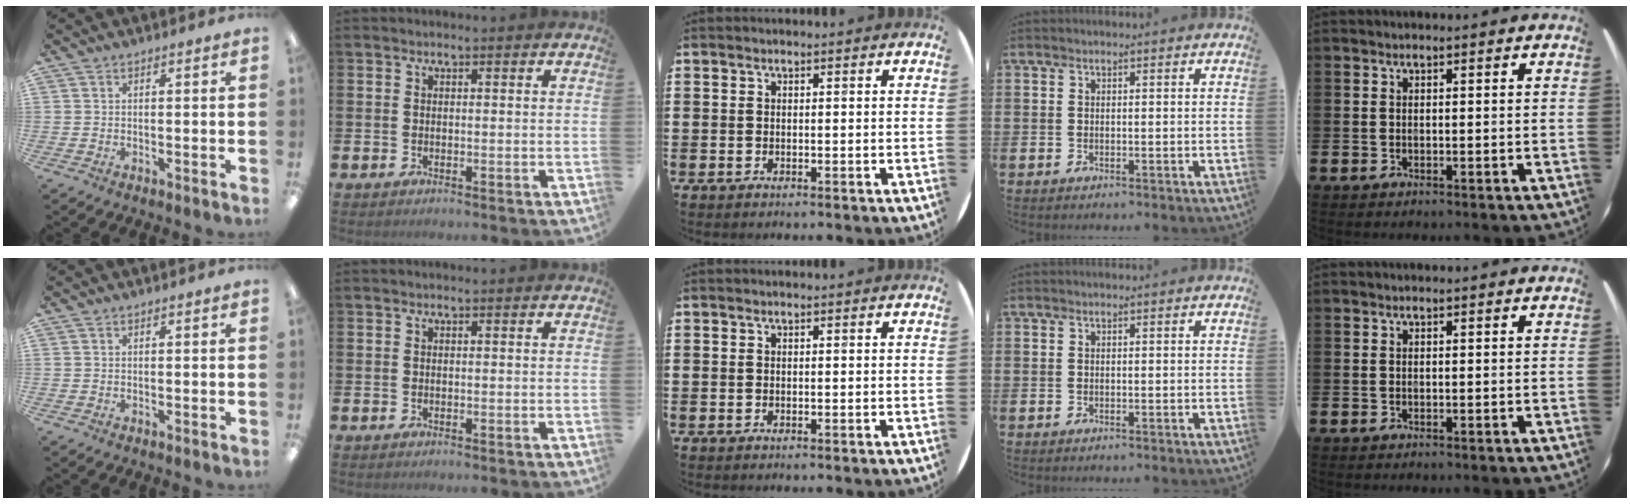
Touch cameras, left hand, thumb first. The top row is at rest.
{"index": {"total": 0.6, "force": [-0.6, -0.1, -0.1], "torque": [0.000, 0.004, -0.011]}}